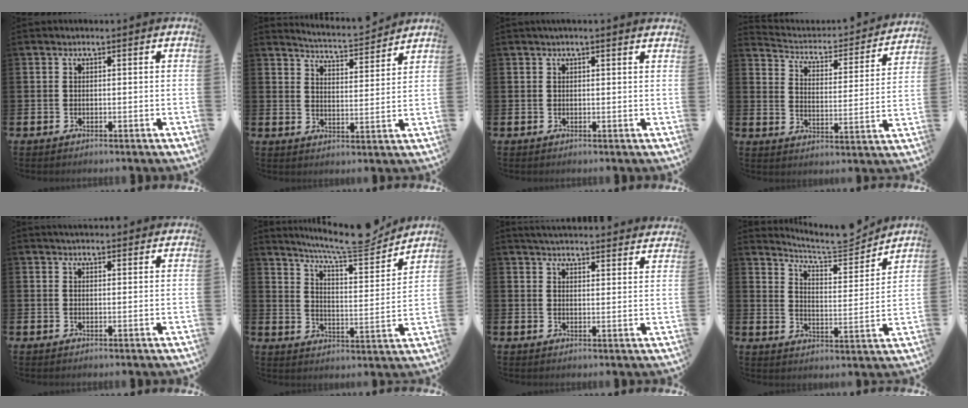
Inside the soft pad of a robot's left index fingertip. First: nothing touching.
{"total": 4.7, "force": [4.7, -0.1, 0.2], "torque": [-0.018, -0.041, 0.079]}
{"total": 0.9, "force": [0.8, -0.1, 0.4], "torque": [-0.007, 0.000, 0.014]}
{"total": 4.0, "force": [3.6, 1.5, 0.7], "torque": [-0.046, -0.035, 0.052]}
{"total": 2.4, "force": [2.4, 0.3, 0.1], "torque": [0.001, -0.011, 0.043]}
{"total": 8.9, "force": [8.1, 0.9, 3.5], "torque": [-0.084, -0.052, 0.139]}
{"total": 4.6, "force": [4.6, 0.1, 0.5], "torque": [-0.019, -0.028, 0.082]}
{"total": 6.7, "force": [6.5, 0.9, 1.5], "torque": [-0.044, -0.050, 0.109]}